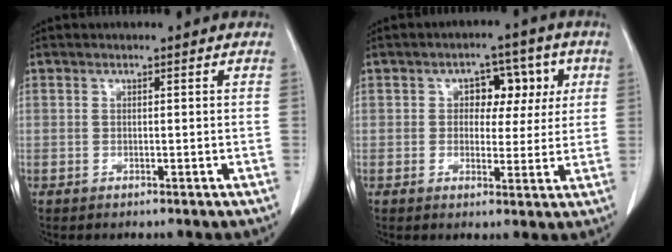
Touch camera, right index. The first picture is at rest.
{"total": 6.5, "force": [1.6, 4.3, 4.6], "torque": [-0.048, 0.021, 0.022]}